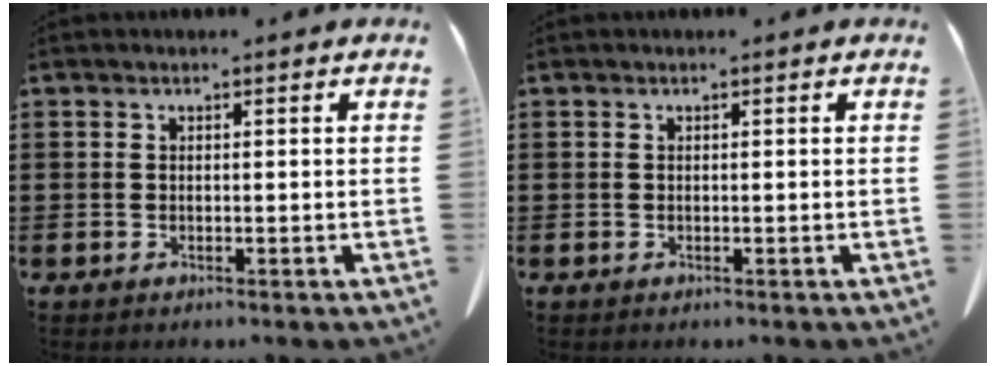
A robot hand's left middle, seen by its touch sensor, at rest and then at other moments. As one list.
[{"total": 0.0}]